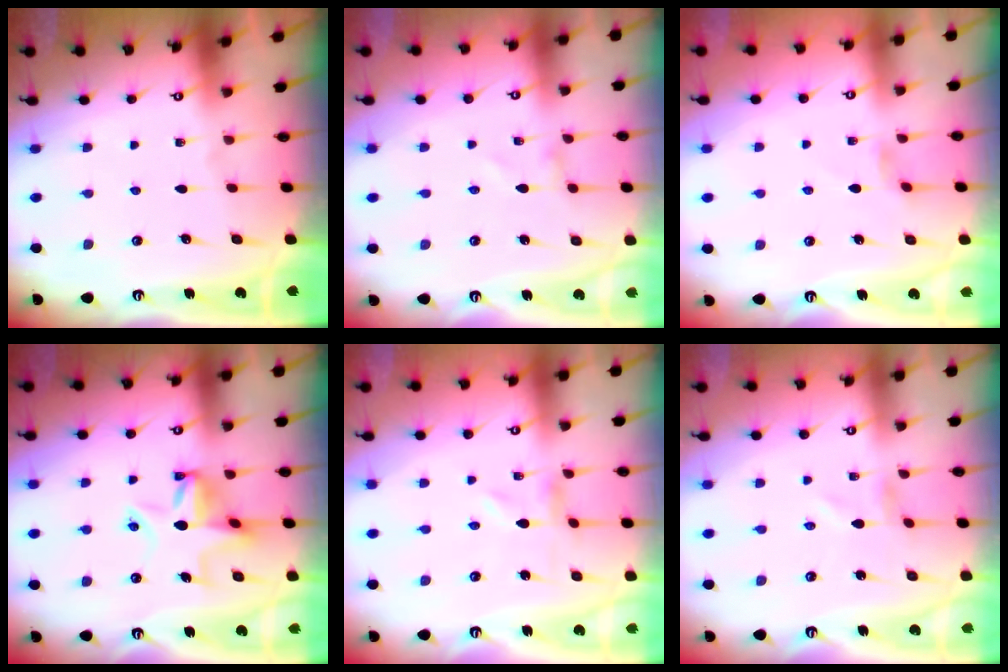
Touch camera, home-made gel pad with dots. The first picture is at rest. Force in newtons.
{"total": 1.2, "press": 1.2, "slide": 0.0}
{"total": 0.9, "press": 0.8, "slide": 0.4}
{"total": 11.5, "press": 11.5, "slide": 0.5}
{"total": 0.0}
{"total": 0.7, "press": 0.7, "slide": 0.2}